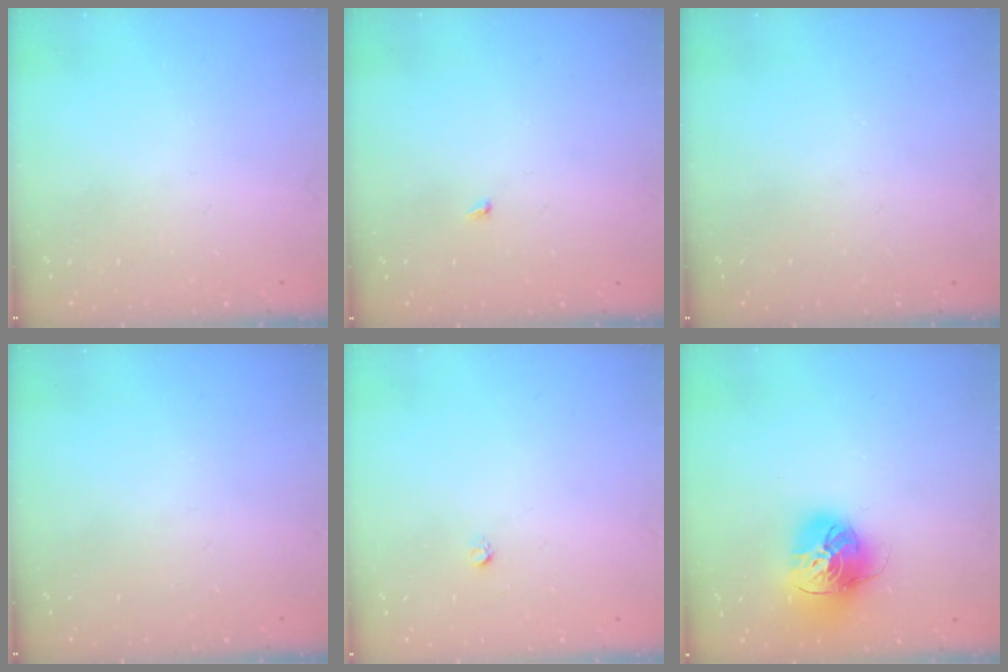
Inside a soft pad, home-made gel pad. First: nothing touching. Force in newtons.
{"total": 1.9, "press": 1.9, "slide": 0.3}
{"total": 0.0}
{"total": 0.0}
{"total": 1.6, "press": 1.5, "slide": 0.1}
{"total": 18.0, "press": 17.9, "slide": 1.7}